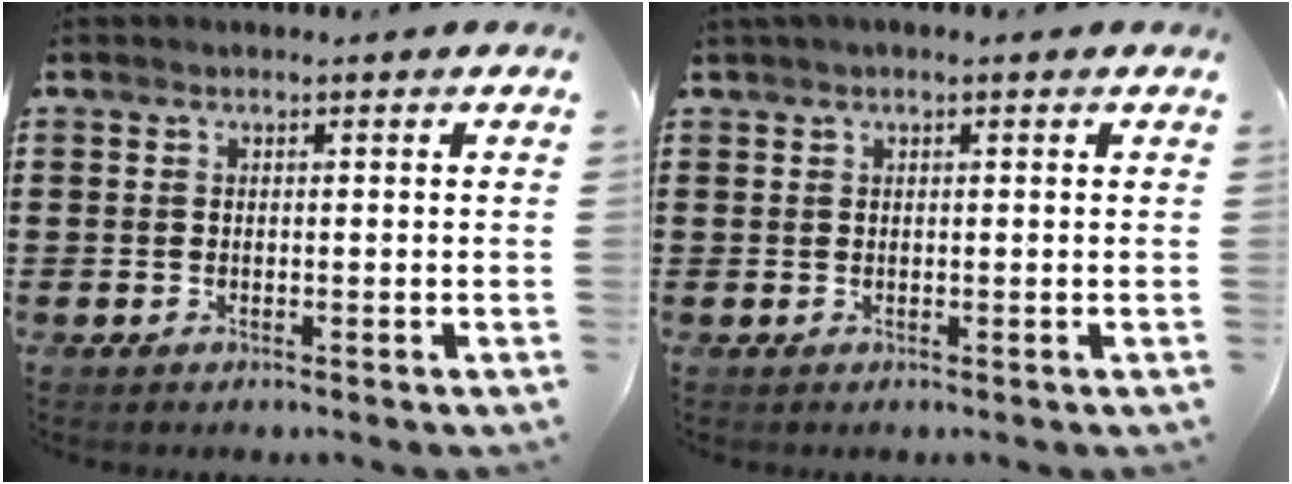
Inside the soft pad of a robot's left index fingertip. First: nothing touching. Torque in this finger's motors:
{"motor_torque": [2.14, 0.00, 0.51, 0.16]}